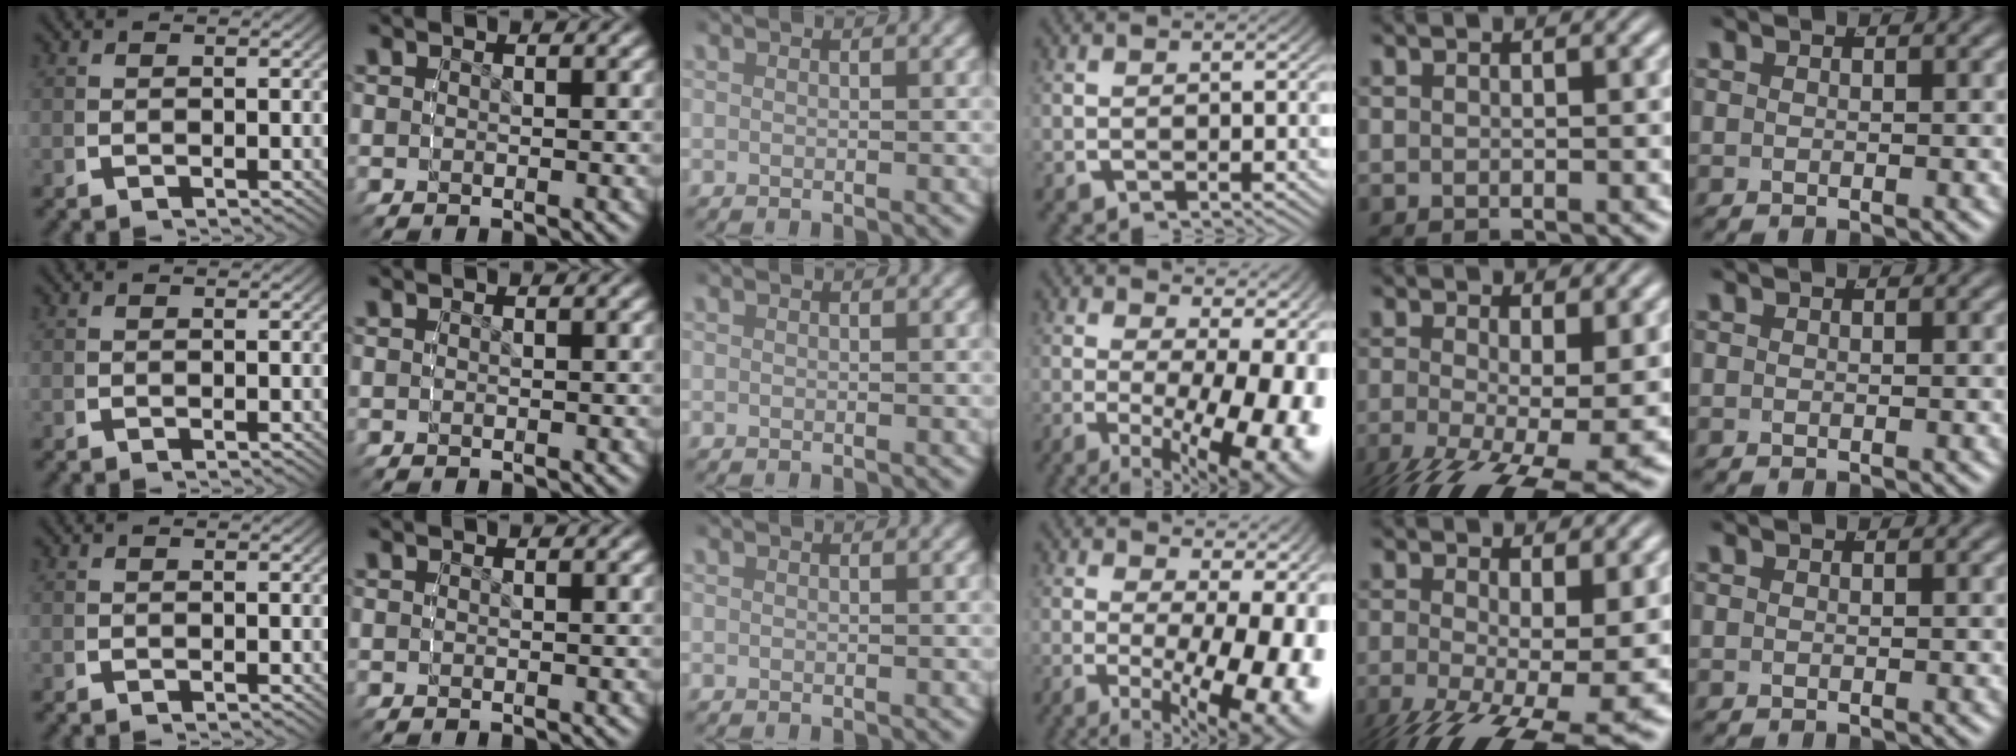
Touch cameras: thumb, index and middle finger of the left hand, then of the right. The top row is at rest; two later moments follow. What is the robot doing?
{"motion": "lift_and_place", "object": "toy banana"}